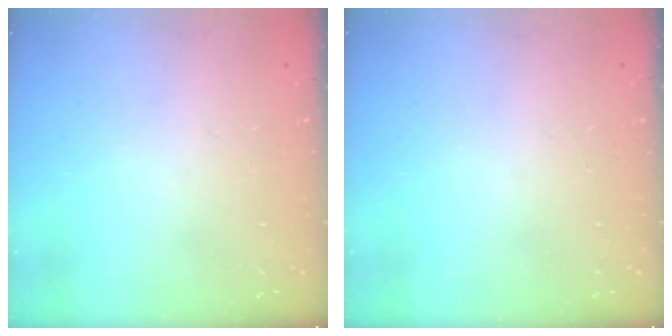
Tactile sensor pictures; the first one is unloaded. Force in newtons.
{"total": 0.0}